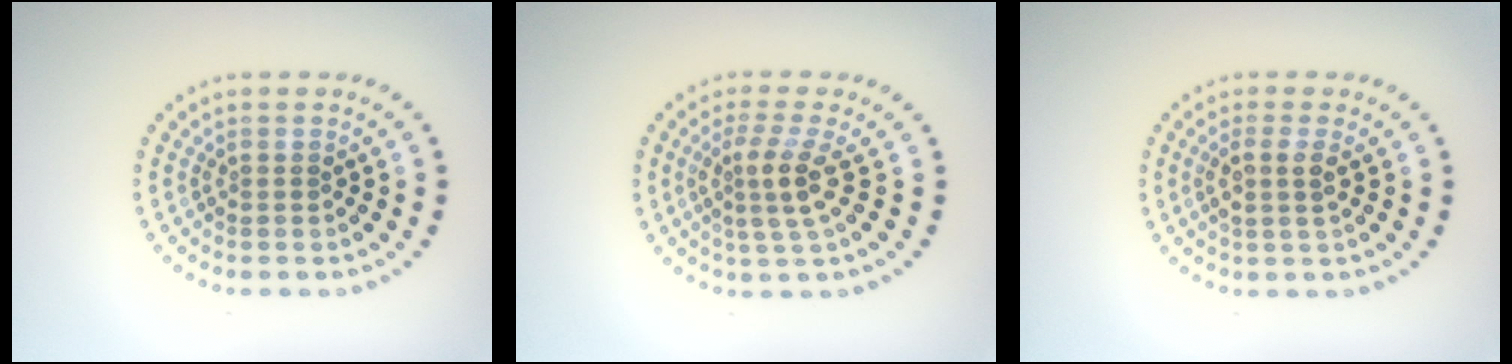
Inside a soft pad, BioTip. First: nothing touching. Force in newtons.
{"total": 2.9, "press": 2.4, "slide": 1.7}
{"total": 2.0, "press": 1.8, "slide": 1.0}